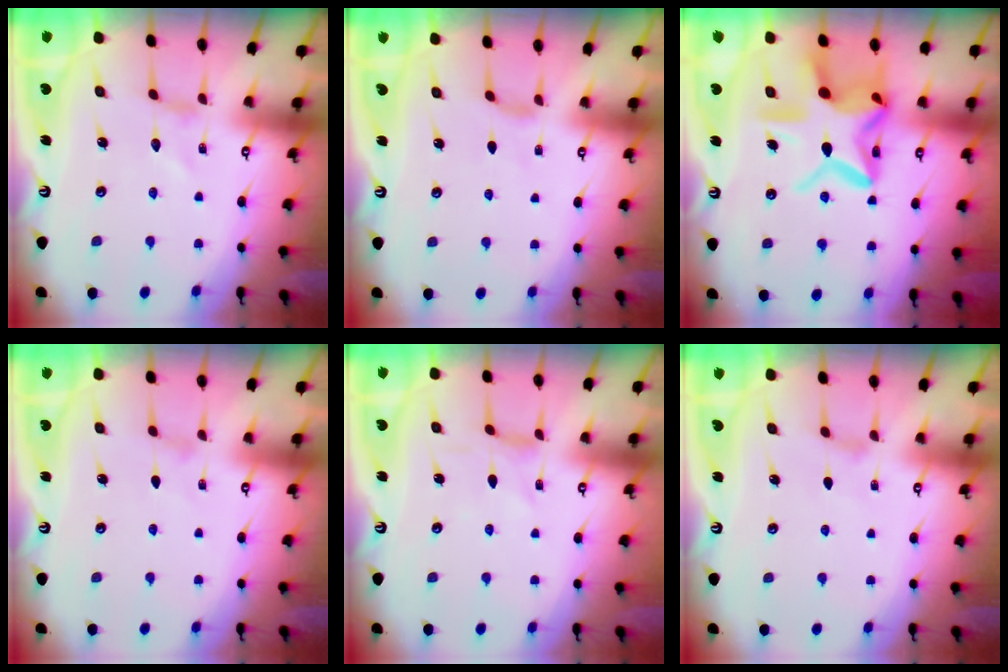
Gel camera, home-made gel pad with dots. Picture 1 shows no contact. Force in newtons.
{"total": 1.8, "press": 1.7, "slide": 0.5}
{"total": 16.7, "press": 16.6, "slide": 1.4}
{"total": 0.0}
{"total": 0.8, "press": 0.8, "slide": 0.2}
{"total": 2.7, "press": 2.6, "slide": 0.4}